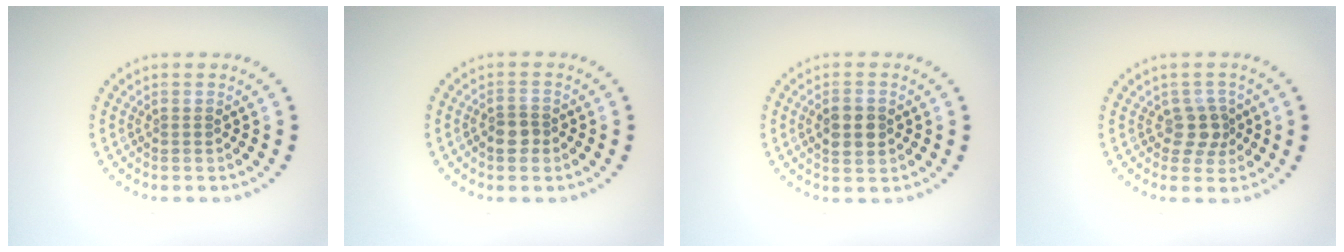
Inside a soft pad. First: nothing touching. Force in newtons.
{"total": 2.0, "press": 1.8, "slide": 0.9}
{"total": 3.0, "press": 3.0, "slide": 0.0}
{"total": 2.3, "press": 1.8, "slide": 1.3}